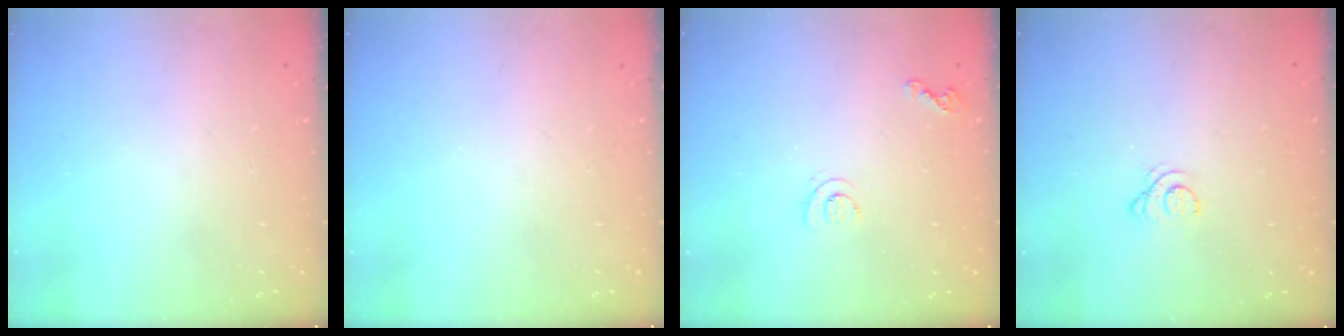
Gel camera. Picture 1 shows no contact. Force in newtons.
{"total": 0.0}
{"total": 6.2, "press": 6.2, "slide": 0.5}
{"total": 2.1, "press": 2.1, "slide": 0.2}